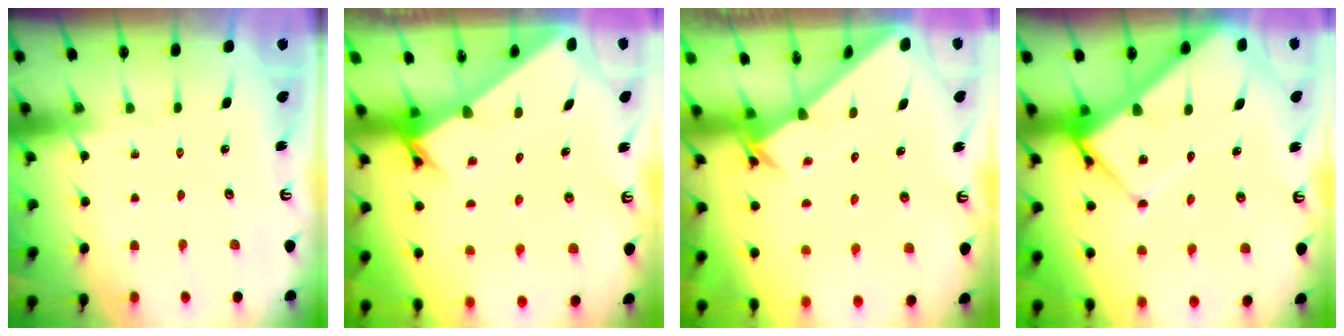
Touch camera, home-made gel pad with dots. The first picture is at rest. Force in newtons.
{"total": 3.6, "press": 3.6, "slide": 0.3}
{"total": 2.7, "press": 2.7, "slide": 0.2}
{"total": 11.8, "press": 11.7, "slide": 1.1}